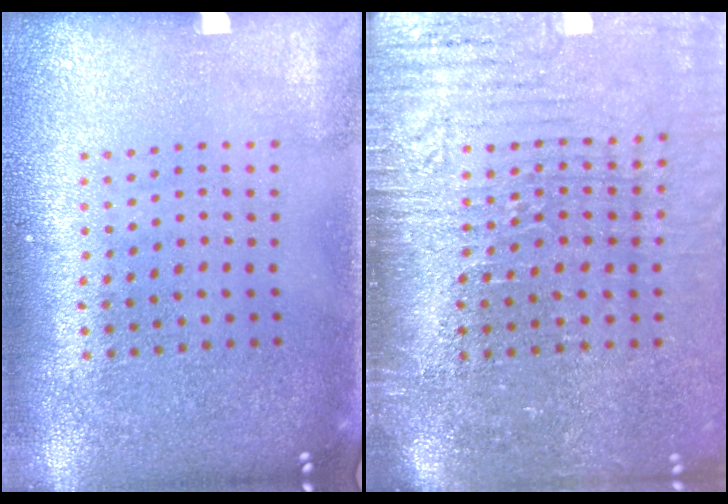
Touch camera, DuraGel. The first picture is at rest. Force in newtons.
{"total": 4.5, "press": 3.8, "slide": 2.3}